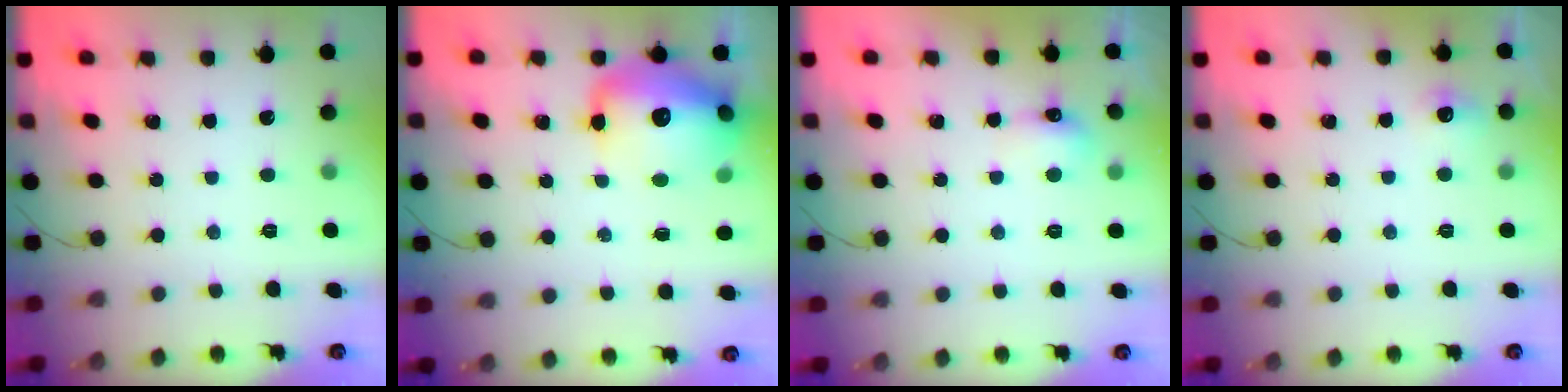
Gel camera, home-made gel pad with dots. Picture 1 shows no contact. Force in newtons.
{"total": 19.6, "press": 19.0, "slide": 4.6}
{"total": 5.6, "press": 5.5, "slide": 1.0}
{"total": 5.7, "press": 5.5, "slide": 1.5}